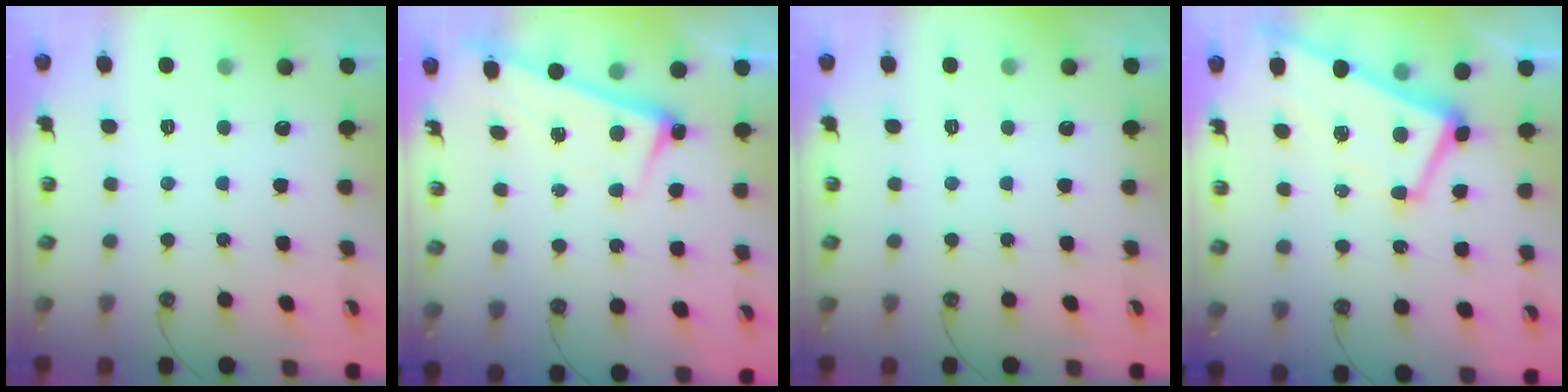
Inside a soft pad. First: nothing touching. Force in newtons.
{"total": 2.8, "press": 2.7, "slide": 0.5}
{"total": 0.0}
{"total": 1.2, "press": 0.4, "slide": 1.1}